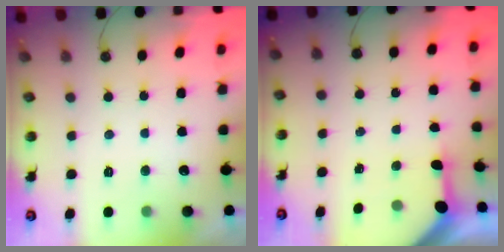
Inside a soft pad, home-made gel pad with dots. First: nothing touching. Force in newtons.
{"total": 3.4, "press": 3.4, "slide": 0.4}